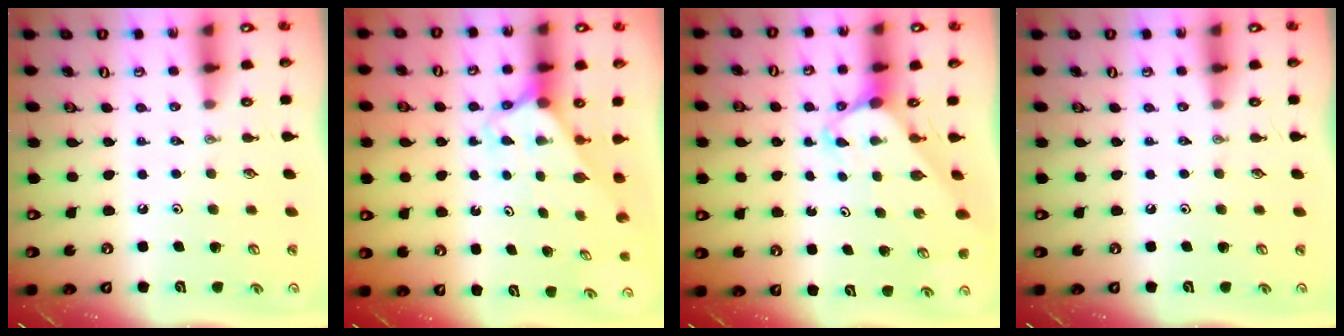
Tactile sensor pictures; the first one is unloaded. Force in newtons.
{"total": 2.4, "press": 2.4, "slide": 0.1}
{"total": 4.0, "press": 4.0, "slide": 0.3}
{"total": 0.0}